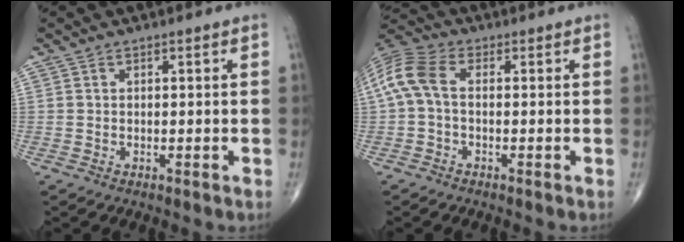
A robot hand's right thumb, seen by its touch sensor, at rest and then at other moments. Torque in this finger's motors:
{"motor_torque": [0.02, 0.05, 0.14, 0.00, 0.12]}